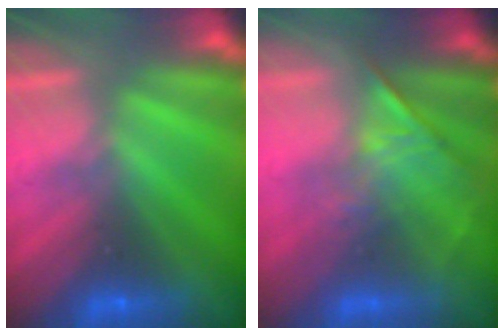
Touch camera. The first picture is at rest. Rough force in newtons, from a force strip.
{"total": 1.1}